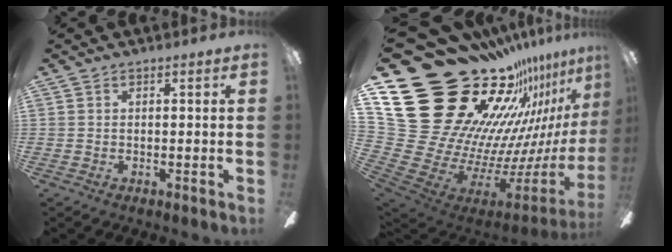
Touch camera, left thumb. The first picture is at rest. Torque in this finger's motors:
{"motor_torque": [1.96, 1.95, 0.98, -1.78, 0.25]}